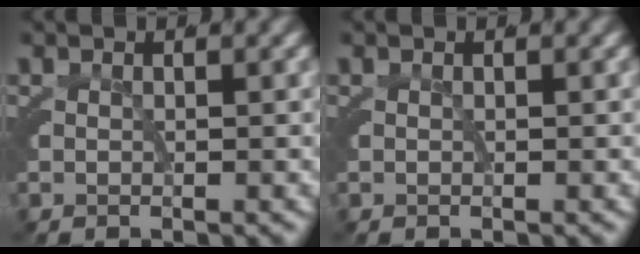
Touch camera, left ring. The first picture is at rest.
{"total": 0.0}